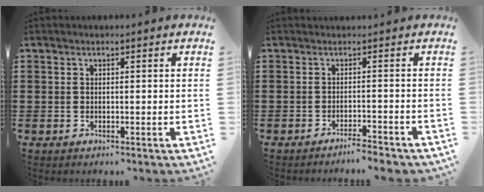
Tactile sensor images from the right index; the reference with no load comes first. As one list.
[{"total": 1.6, "force": [-1.5, -0.1, 0.5], "torque": [-0.014, 0.000, -0.030]}]